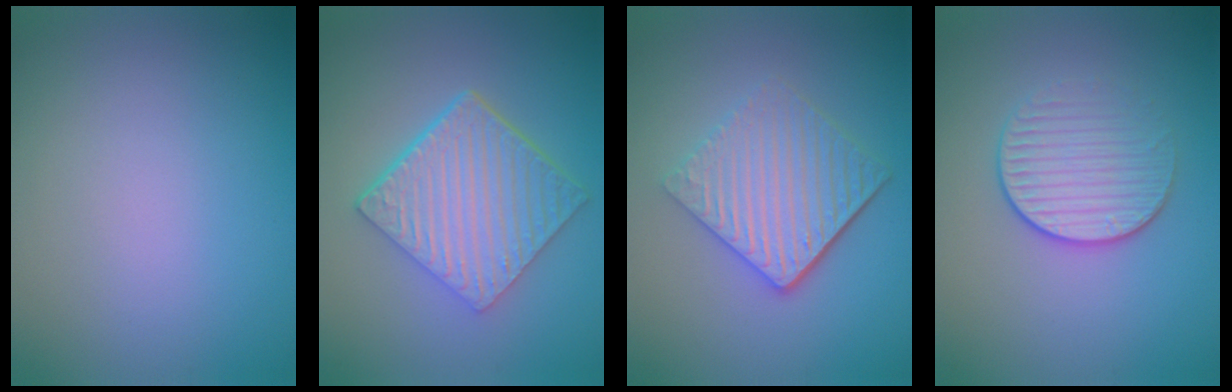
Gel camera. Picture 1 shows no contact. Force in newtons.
{"total": 6.6, "press": 4.7, "slide": 4.6}
{"total": 5.5, "press": 3.9, "slide": 3.8}
{"total": 3.3, "press": 2.9, "slide": 1.5}